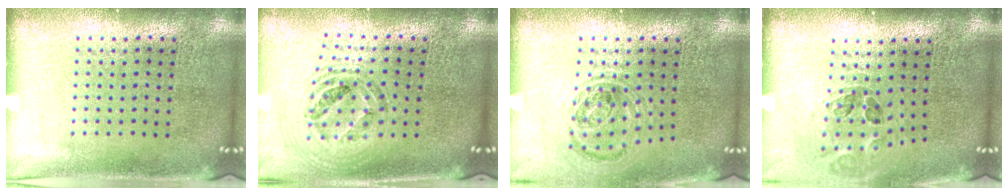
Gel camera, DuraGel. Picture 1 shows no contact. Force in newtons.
{"total": 0.9, "press": 0.9, "slide": 0.2}
{"total": 0.9, "press": 0.9, "slide": 0.2}
{"total": 1.0, "press": 1.0, "slide": 0.3}